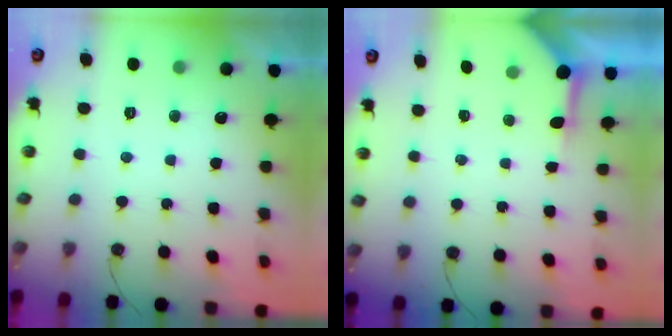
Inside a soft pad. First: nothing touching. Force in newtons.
{"total": 3.9, "press": 3.9, "slide": 0.5}